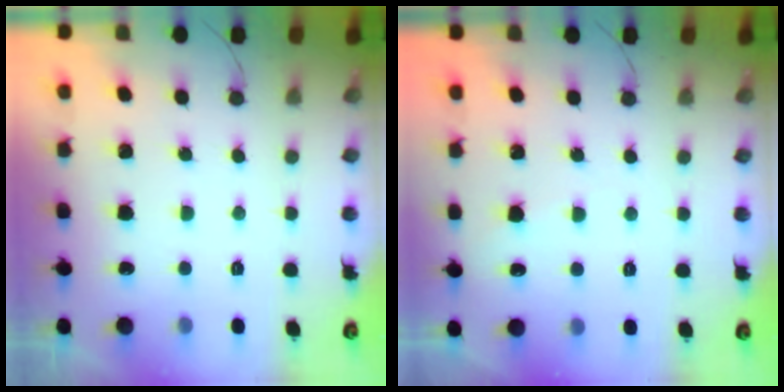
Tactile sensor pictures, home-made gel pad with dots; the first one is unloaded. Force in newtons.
{"total": 2.4, "press": 2.4, "slide": 0.3}